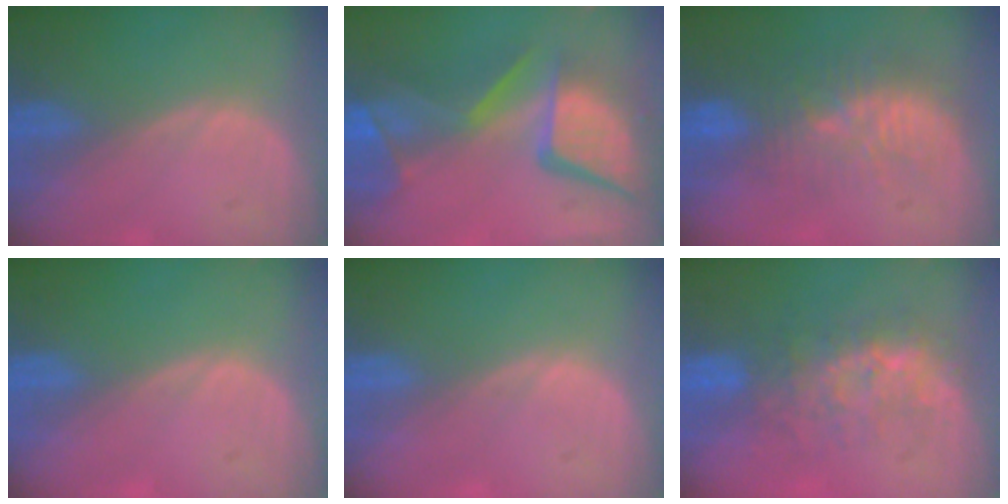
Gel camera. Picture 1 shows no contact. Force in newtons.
{"total": 13.6, "press": 11.1, "slide": 7.9}
{"total": 9.3, "press": 8.6, "slide": 3.6}
{"total": 0.0}
{"total": 0.0}
{"total": 7.7, "press": 7.3, "slide": 2.3}